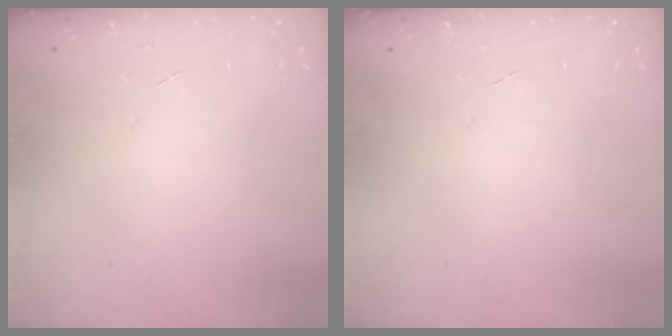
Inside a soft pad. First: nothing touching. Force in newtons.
{"total": 0.0}